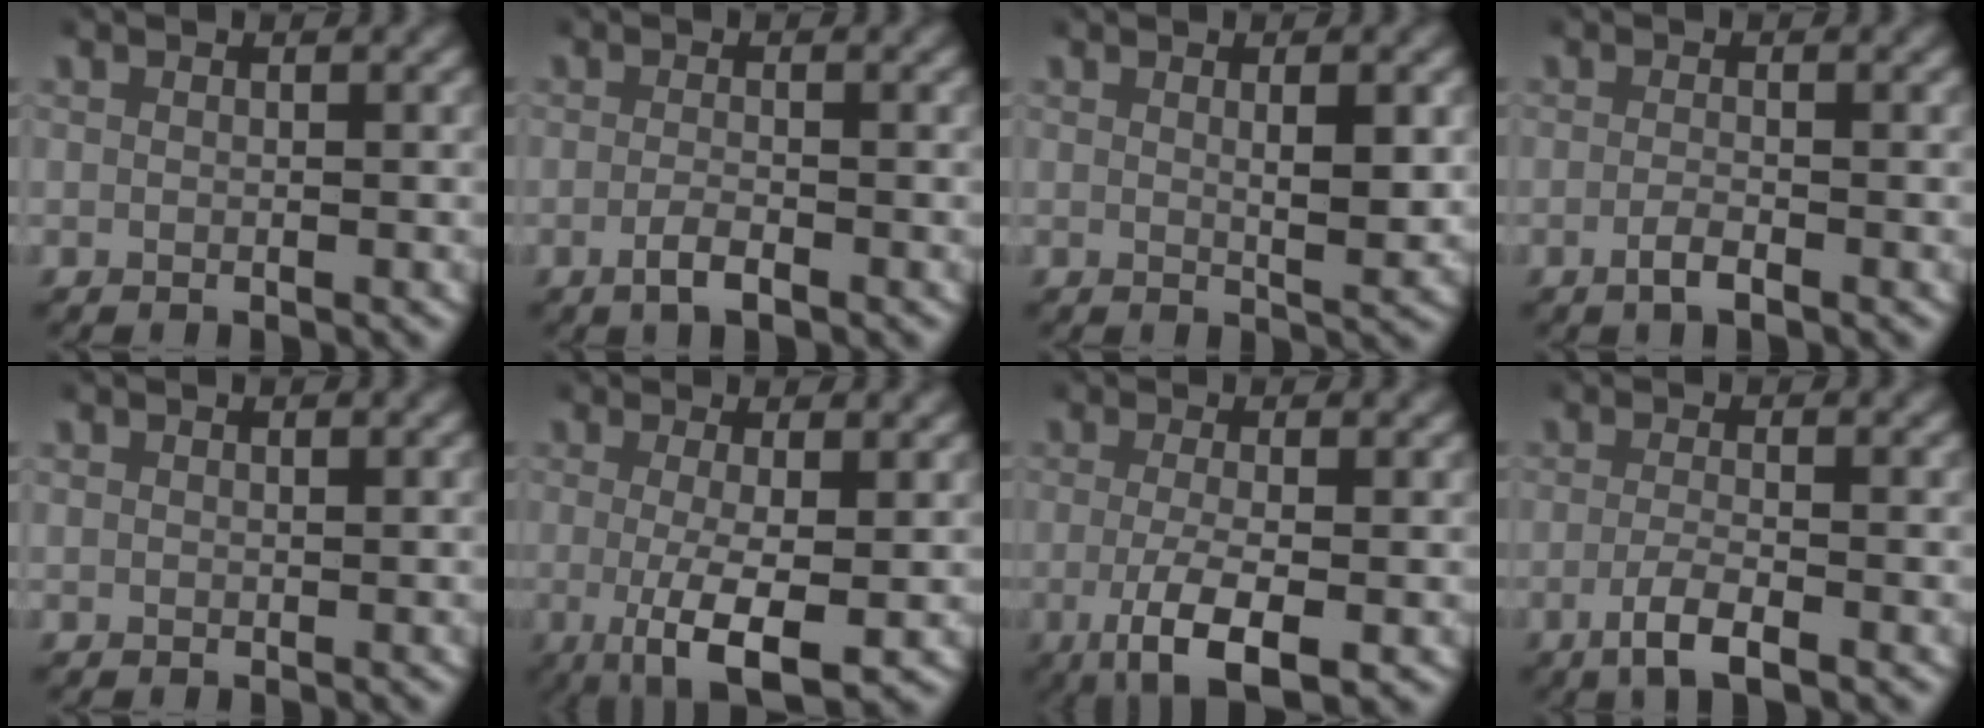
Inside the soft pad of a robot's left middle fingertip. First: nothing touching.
{"total": 1.5, "force": [-0.9, 0.4, 1.2], "torque": [-0.027, -0.007, -0.015]}
{"total": 2.1, "force": [1.0, 0.4, 1.8], "torque": [-0.026, -0.010, 0.020]}
{"total": 1.2, "force": [-0.8, 0.2, 0.8], "torque": [-0.021, -0.007, -0.013]}
{"total": 0.7, "force": [0.5, 0.5, -0.2], "torque": [0.003, -0.001, 0.009]}
{"total": 5.8, "force": [-1.8, 1.8, 5.2], "torque": [-0.106, -0.028, -0.011]}
{"total": 5.7, "force": [-2.4, 1.8, 4.9], "torque": [-0.099, -0.026, -0.022]}
{"total": 2.9, "force": [-1.5, 0.7, 2.4], "torque": [-0.050, -0.015, -0.020]}